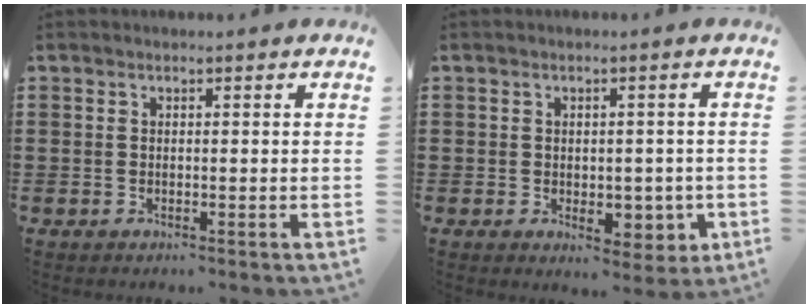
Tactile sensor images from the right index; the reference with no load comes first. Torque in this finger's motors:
{"motor_torque": [0.60, 0.18, 0.14, 0.06]}